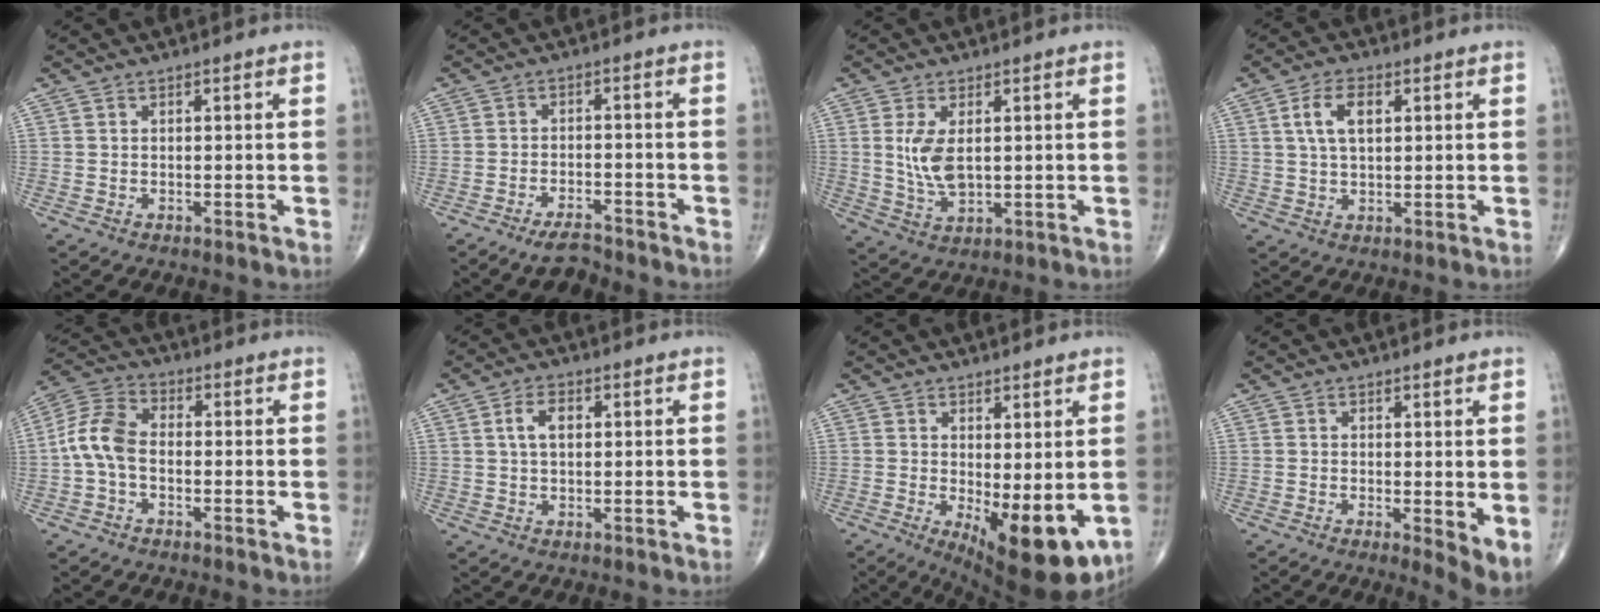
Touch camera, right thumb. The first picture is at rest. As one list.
[{"total": 4.6, "force": [-4.0, 1.4, 1.9], "torque": [-0.035, 0.016, -0.069]}, {"total": 6.7, "force": [1.1, 3.4, 5.7], "torque": [-0.110, -0.012, 0.029]}, {"total": 6.5, "force": [1.9, 3.4, 5.2], "torque": [-0.098, 0.003, 0.037]}, {"total": 8.1, "force": [-1.2, 5.0, 6.3], "torque": [-0.128, 0.025, -0.038]}, {"total": 4.2, "force": [1.0, 2.3, 3.3], "torque": [-0.064, 0.006, 0.017]}, {"total": 12.1, "force": [-2.3, 4.5, 11.0], "torque": [-0.152, -0.028, -0.018]}, {"total": 4.1, "force": [-0.2, 1.1, 4.0], "torque": [-0.061, -0.014, -0.007]}]